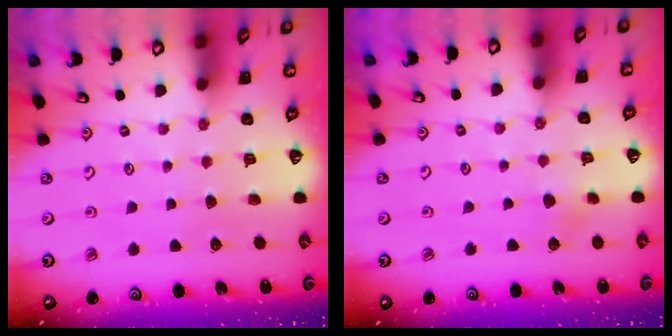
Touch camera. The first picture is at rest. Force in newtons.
{"total": 2.2, "press": 2.1, "slide": 0.5}